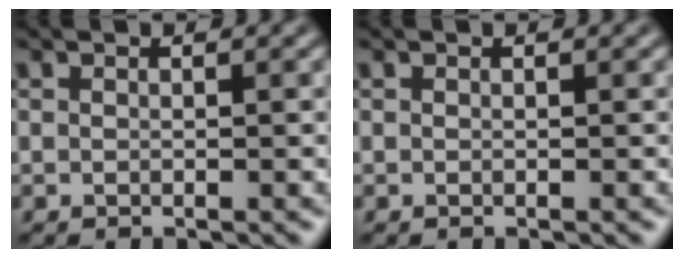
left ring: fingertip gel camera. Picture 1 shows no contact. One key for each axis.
{"total": 0.0}